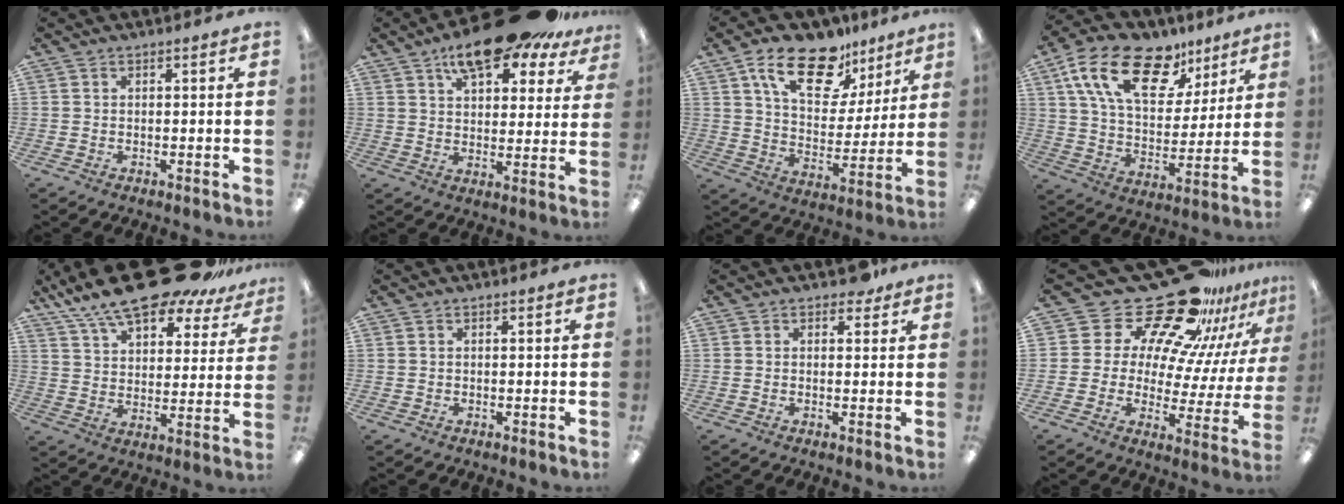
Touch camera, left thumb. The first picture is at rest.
{"total": 14.4, "force": [10.9, 5.0, 7.9], "torque": [-0.129, -0.057, 0.188]}
{"total": 17.9, "force": [11.7, 8.9, 10.2], "torque": [-0.171, -0.055, 0.202]}
{"total": 20.5, "force": [11.8, 10.8, 12.8], "torque": [-0.228, -0.046, 0.209]}
{"total": 19.5, "force": [15.6, 5.8, 10.2], "torque": [-0.177, -0.101, 0.269]}
{"total": 0.0}
{"total": 3.1, "force": [2.1, 2.0, 1.3], "torque": [-0.005, -0.003, 0.035]}
{"total": 25.2, "force": [20.1, 11.2, 10.3], "torque": [-0.169, -0.151, 0.354]}